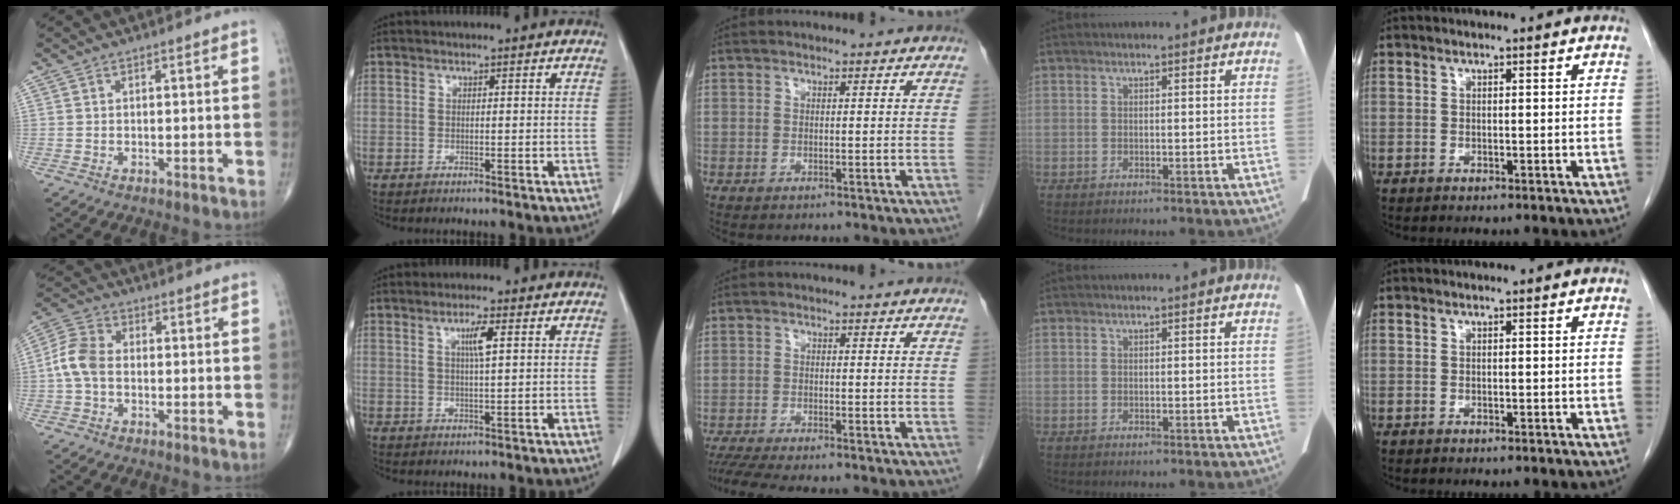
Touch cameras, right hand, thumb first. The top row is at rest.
{"thumb": {"total": 6.8, "force": [-0.7, 4.7, 4.9], "torque": [-0.101, 0.020, -0.025]}, "index": {"total": 3.2, "force": [1.1, 0.0, 3.0], "torque": [-0.054, 0.000, 0.018]}, "middle": {"total": 7.1, "force": [-6.1, 0.1, 3.7], "torque": [-0.058, -0.016, -0.098]}}